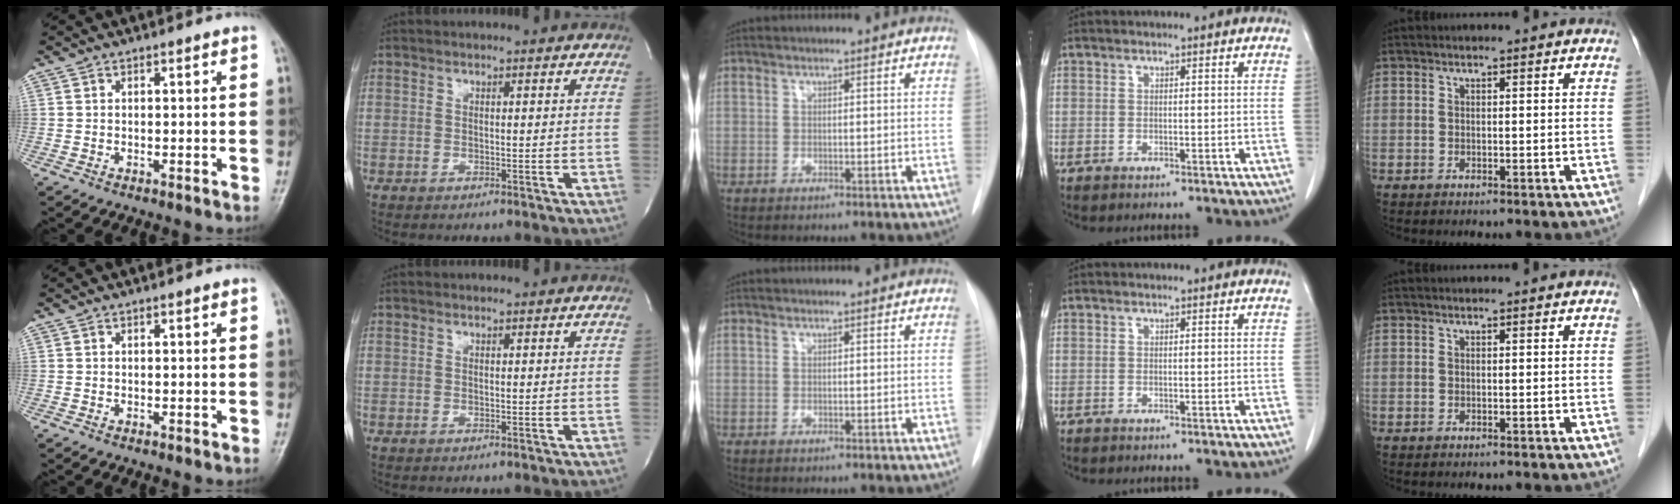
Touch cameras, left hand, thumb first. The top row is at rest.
{}